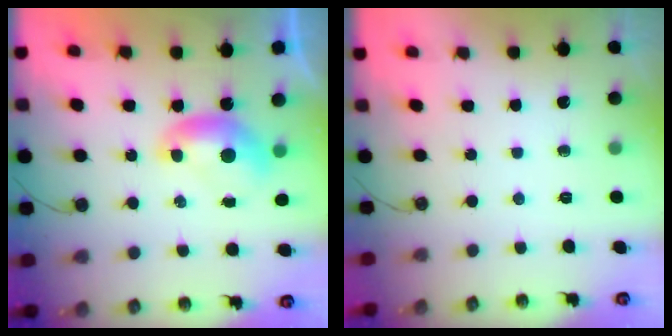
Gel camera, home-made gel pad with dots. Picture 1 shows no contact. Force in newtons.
{"total": 0.0}